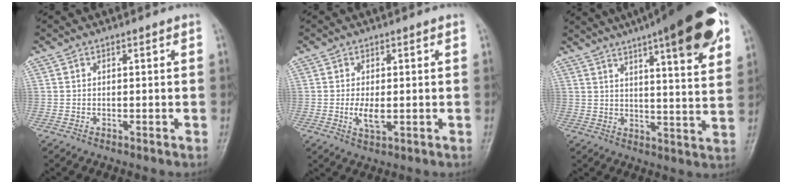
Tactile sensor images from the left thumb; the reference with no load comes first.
{"total": 3.9, "force": [-0.5, 1.8, 3.4], "torque": [-0.065, -0.005, -0.009]}
{"total": 21.6, "force": [12.1, 4.6, 17.3], "torque": [-0.231, -0.020, 0.162]}